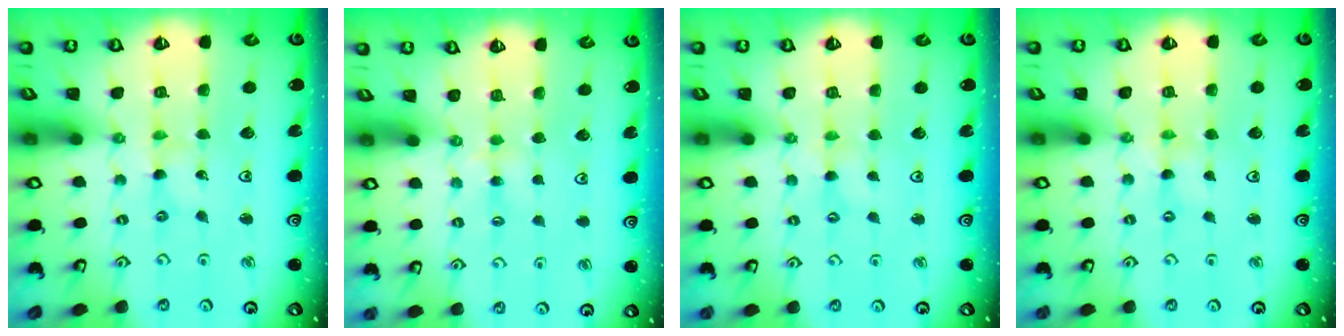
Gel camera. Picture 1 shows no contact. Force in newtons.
{"total": 2.3, "press": 2.3, "slide": 0.4}
{"total": 1.2, "press": 1.2, "slide": 0.3}
{"total": 0.0}